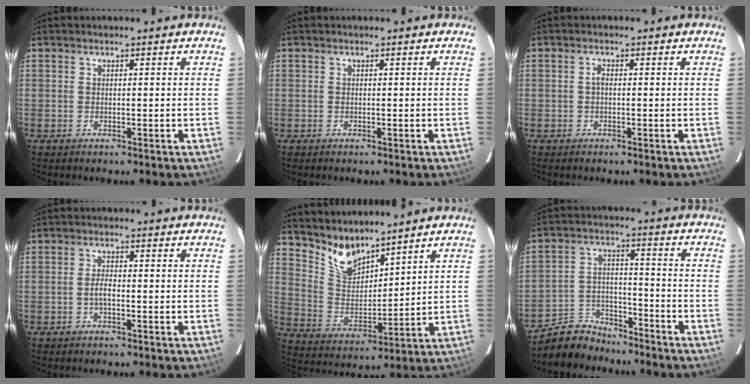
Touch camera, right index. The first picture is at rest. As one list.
[{"total": 0.0}, {"total": 0.9, "force": [-0.2, 0.4, 0.8], "torque": [-0.015, 0.006, -0.004]}, {"total": 2.1, "force": [-0.8, 0.6, 1.9], "torque": [-0.039, 0.002, -0.015]}, {"total": 9.2, "force": [8.1, 2.9, 3.2], "torque": [-0.066, -0.005, 0.166]}, {"total": 9.2, "force": [-8.3, 3.8, 1.3], "torque": [-0.048, 0.022, -0.145]}]